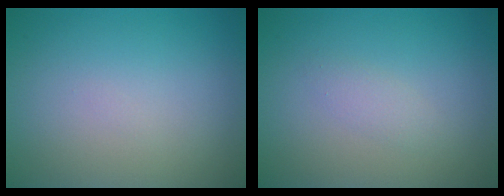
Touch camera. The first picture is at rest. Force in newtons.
{"total": 1.1, "press": 1.1, "slide": 0.0}